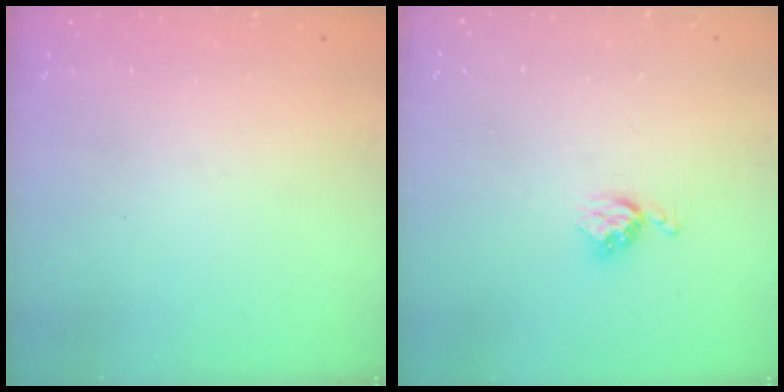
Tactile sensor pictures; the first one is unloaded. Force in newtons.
{"total": 4.2, "press": 4.2, "slide": 0.5}